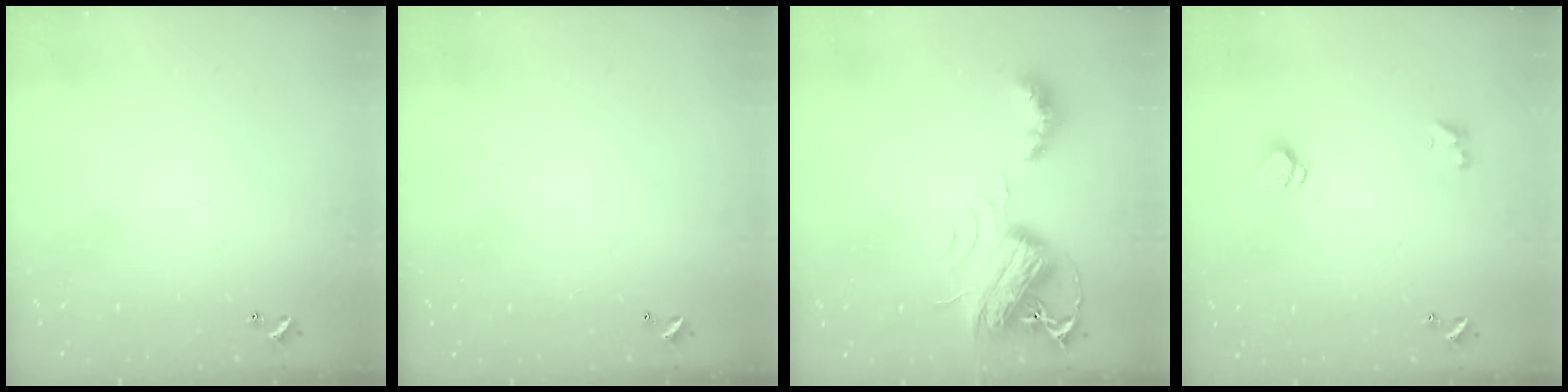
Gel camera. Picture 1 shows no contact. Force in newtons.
{"total": 2.8, "press": 2.8, "slide": 0.1}
{"total": 8.7, "press": 8.7, "slide": 0.5}
{"total": 1.2, "press": 1.1, "slide": 0.5}